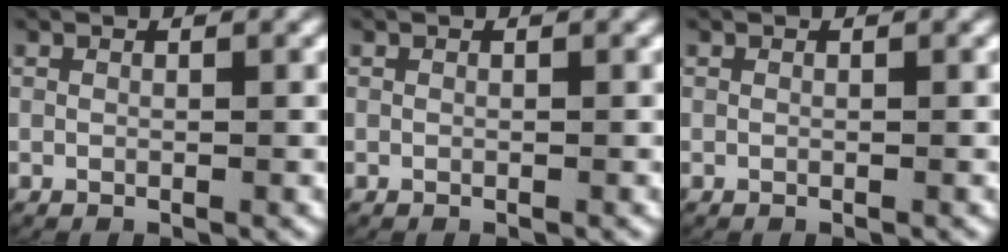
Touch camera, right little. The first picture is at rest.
{"total": 0.0}
{"total": 0.0}